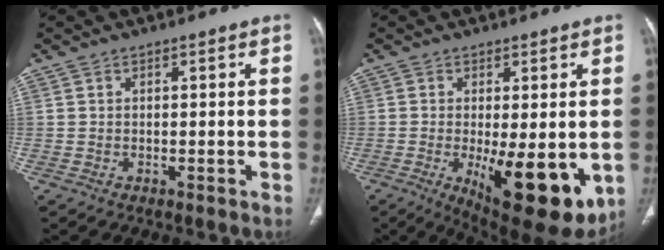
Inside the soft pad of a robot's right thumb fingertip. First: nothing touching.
{"total": 14.8, "force": [-3.4, 5.4, 13.4], "torque": [-0.174, -0.027, -0.030]}